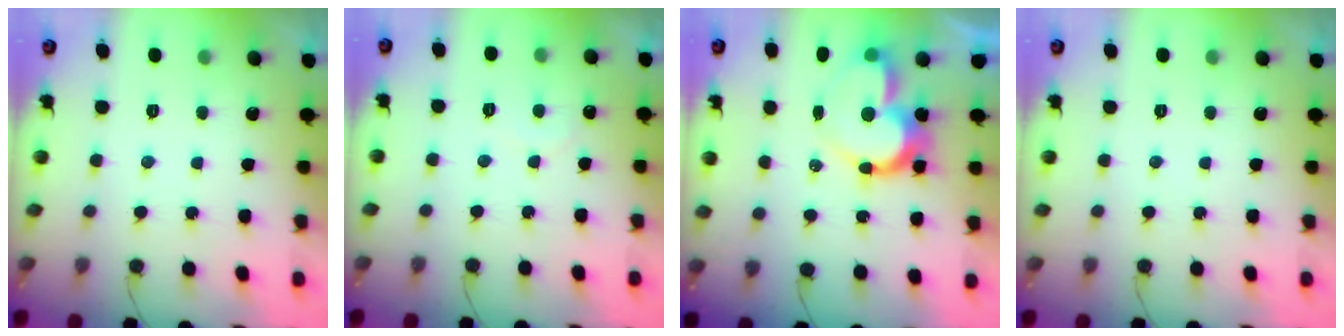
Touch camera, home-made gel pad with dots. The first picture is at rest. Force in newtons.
{"total": 4.1, "press": 4.1, "slide": 0.1}
{"total": 12.0, "press": 11.9, "slide": 1.6}
{"total": 0.0}